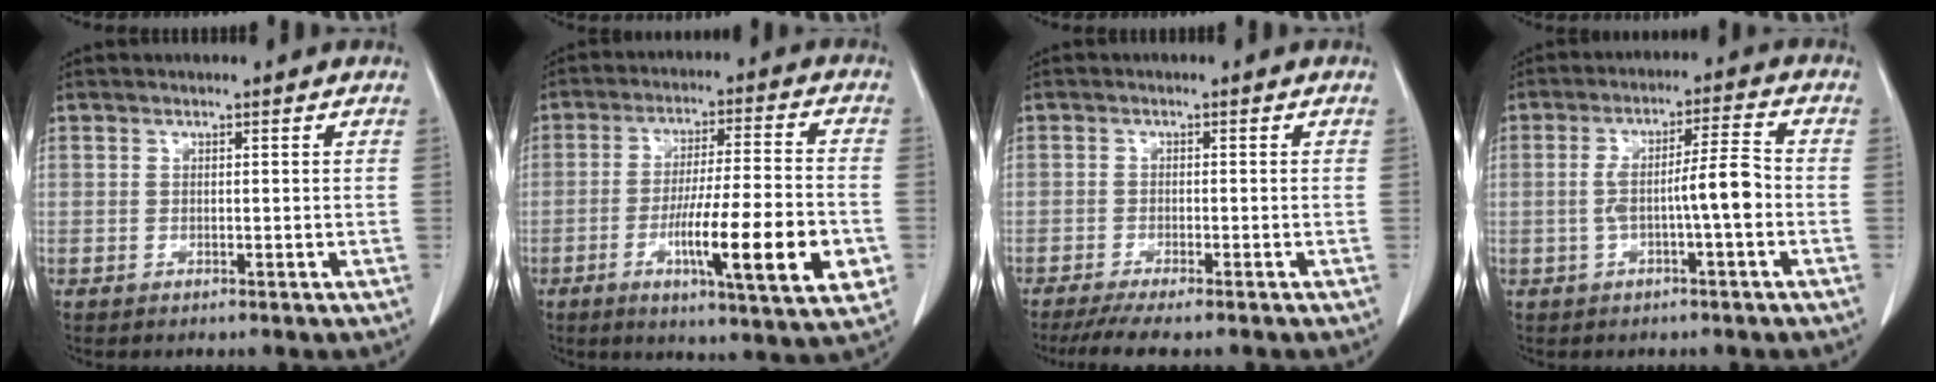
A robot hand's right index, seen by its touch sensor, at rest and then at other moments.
{"total": 16.3, "force": [-4.9, 1.3, 15.5], "torque": [-0.225, -0.011, -0.072]}
{"total": 6.1, "force": [-5.0, 0.1, 3.5], "torque": [-0.048, -0.014, -0.081]}
{"total": 7.0, "force": [-1.5, 0.3, 6.8], "torque": [-0.123, 0.019, -0.023]}